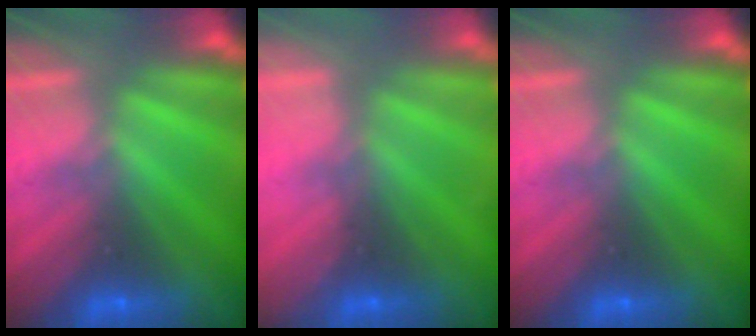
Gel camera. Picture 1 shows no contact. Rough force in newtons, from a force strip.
{"total": 2.3}
{"total": 0.0}